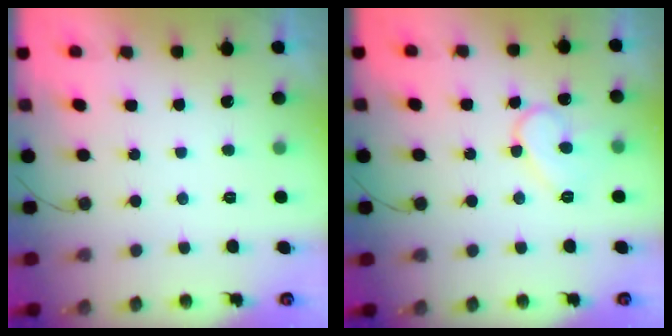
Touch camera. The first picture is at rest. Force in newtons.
{"total": 8.5, "press": 8.5, "slide": 0.7}